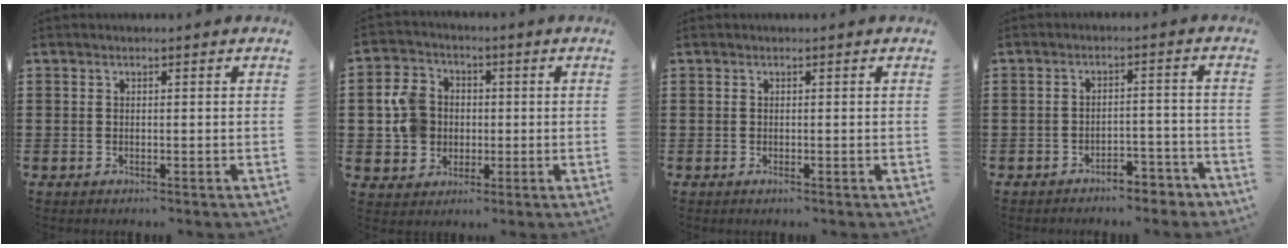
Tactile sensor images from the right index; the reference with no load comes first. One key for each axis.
{"total": 7.3, "fx": 0.3, "fy": 6.6, "fz": 3.0, "tx": -0.086, "ty": 0.020, "tz": 0.006}
{"total": 0.0}
{"total": 3.8, "fx": -3.7, "fy": 0.6, "fz": 0.9, "tx": -0.017, "ty": 0.007, "tz": -0.075}